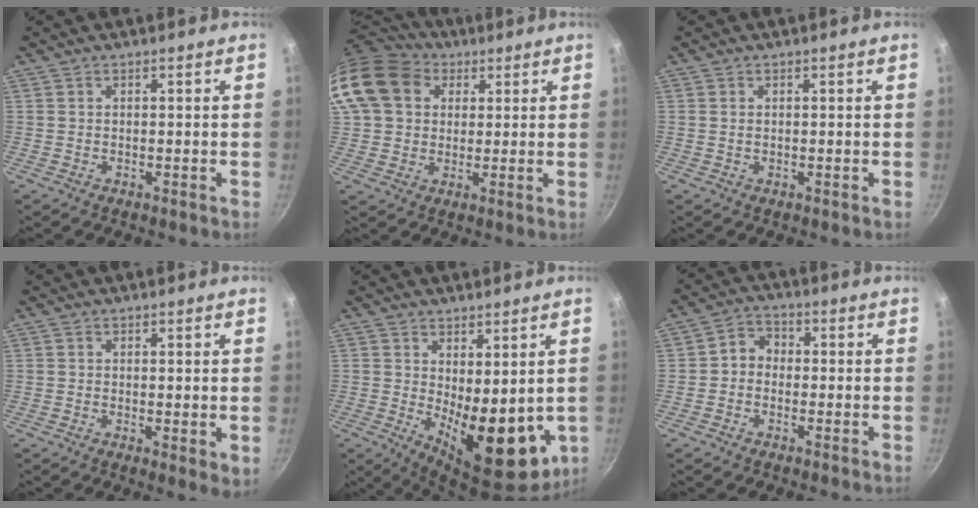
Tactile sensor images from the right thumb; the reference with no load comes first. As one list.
[{"total": 16.4, "force": [5.9, 13.0, 8.1], "torque": [-0.152, 0.017, 0.100]}, {"total": 0.7, "force": [0.1, 0.5, 0.4], "torque": [-0.007, 0.002, 0.002]}, {"total": 2.9, "force": [0.6, 1.3, 2.5], "torque": [-0.034, -0.010, 0.008]}, {"total": 13.9, "force": [0.4, 6.5, 12.3], "torque": [-0.150, -0.035, 0.025]}, {"total": 4.6, "force": [-0.2, 3.9, 2.3], "torque": [-0.015, 0.012, -0.018]}]